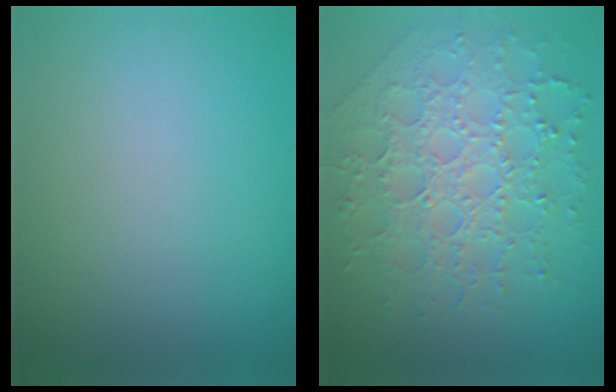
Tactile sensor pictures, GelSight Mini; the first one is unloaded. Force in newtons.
{"total": 7.7, "press": 5.5, "slide": 5.4}